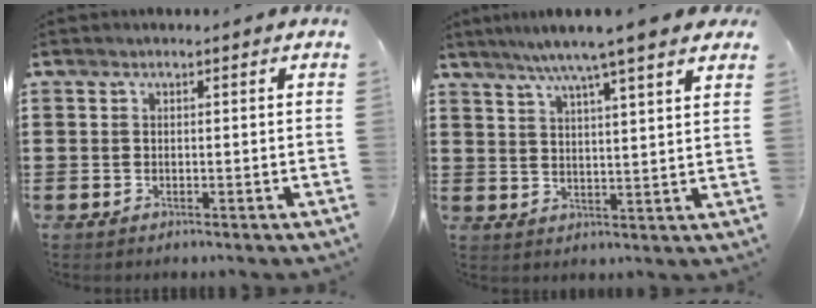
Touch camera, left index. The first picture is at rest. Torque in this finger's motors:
{"motor_torque": [2.14, 0.00, 0.27, -0.02]}